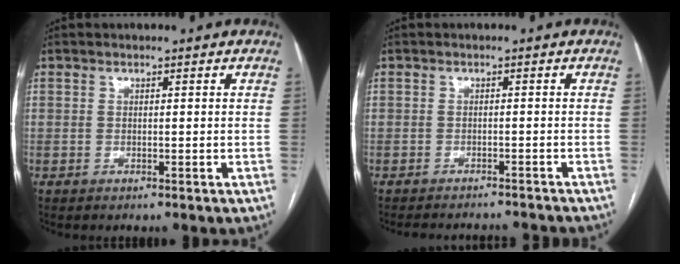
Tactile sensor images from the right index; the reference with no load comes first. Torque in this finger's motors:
{"motor_torque": [-1.15, -0.99, -1.06, -0.21]}